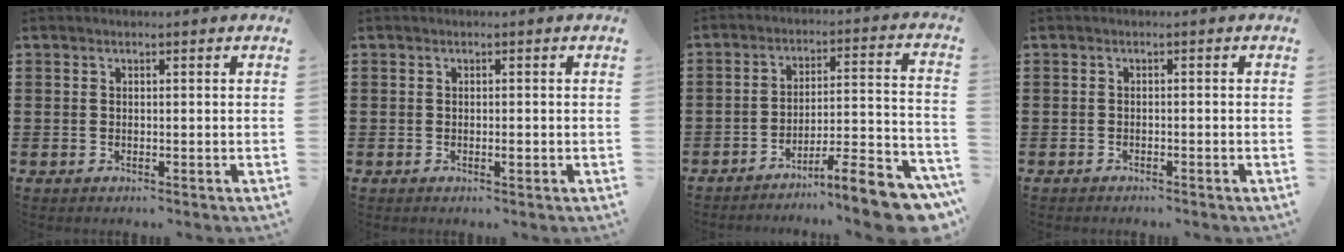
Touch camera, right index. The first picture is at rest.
{"total": 0.8, "force": [-0.2, 0.1, 0.7], "torque": [-0.015, -0.007, -0.001]}
{"total": 9.9, "force": [-8.0, 0.7, 5.8], "torque": [-0.079, 0.013, -0.152]}
{"total": 0.9, "force": [-0.9, 0.1, 0.1], "torque": [-0.005, 0.000, -0.018]}